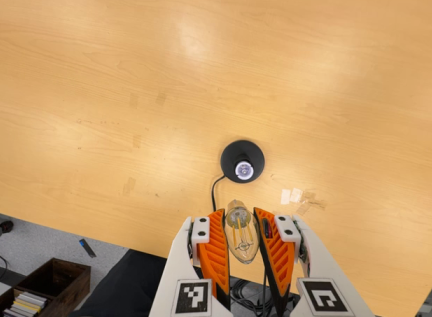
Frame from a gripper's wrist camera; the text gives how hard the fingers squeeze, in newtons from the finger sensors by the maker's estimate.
{"total": 19.7, "left": 21.6, "right": 17.8}